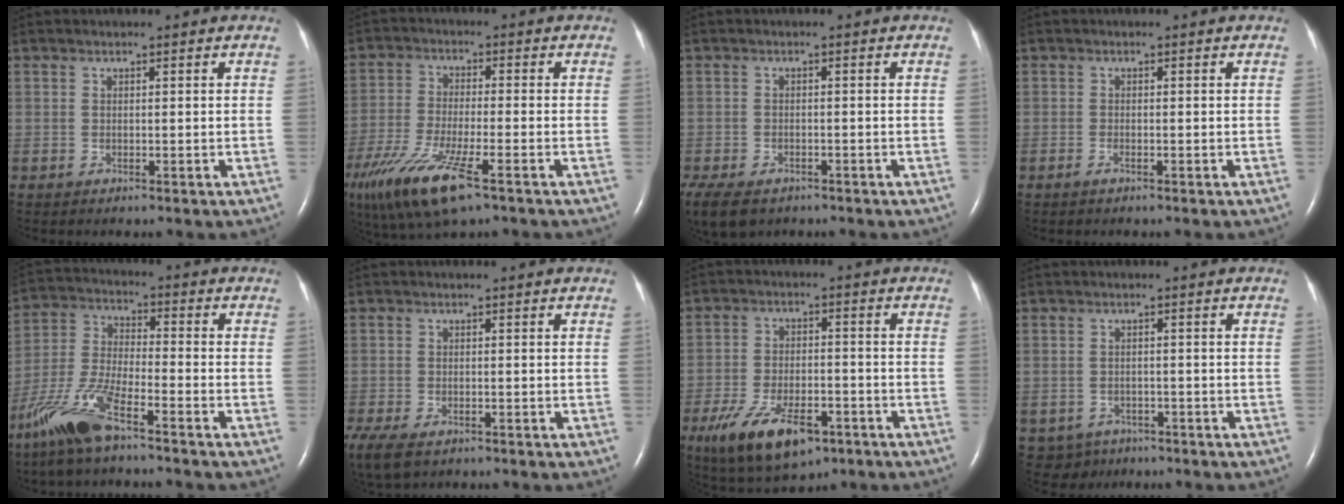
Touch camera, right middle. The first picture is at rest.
{"total": 14.2, "force": [-8.6, 2.7, 11.0], "torque": [-0.240, -0.042, -0.156]}
{"total": 13.1, "force": [-8.0, 8.1, 6.3], "torque": [-0.175, -0.024, -0.108]}
{"total": 0.8, "force": [-0.5, 0.1, 0.5], "torque": [-0.014, -0.001, -0.009]}
{"total": 11.5, "force": [-7.9, 2.1, 8.0], "torque": [-0.189, -0.019, -0.158]}
{"total": 12.1, "force": [-7.3, 7.1, 6.5], "torque": [-0.188, -0.025, -0.105]}
{"total": 12.0, "force": [-6.8, 5.1, 8.5], "torque": [-0.162, -0.012, -0.106]}
{"total": 3.9, "force": [-2.5, 3.0, 0.3], "torque": [-0.009, 0.005, -0.032]}